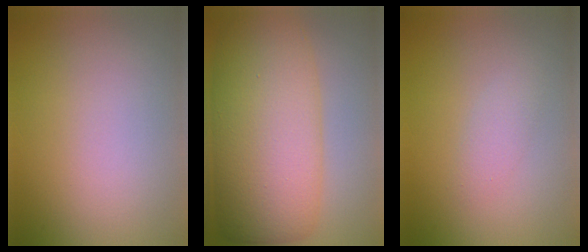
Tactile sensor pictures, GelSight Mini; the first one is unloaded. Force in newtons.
{"total": 11.8, "press": 11.8, "slide": 0.2}
{"total": 1.4, "press": 1.4, "slide": 0.0}